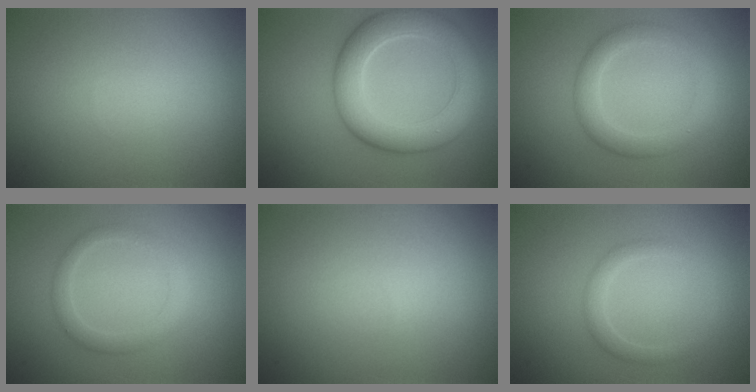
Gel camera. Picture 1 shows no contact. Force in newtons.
{"total": 6.6, "press": 6.6, "slide": 0.2}
{"total": 3.1, "press": 3.1, "slide": 0.2}
{"total": 2.1, "press": 2.1, "slide": 0.1}
{"total": 0.0}
{"total": 1.7, "press": 1.7, "slide": 0.1}